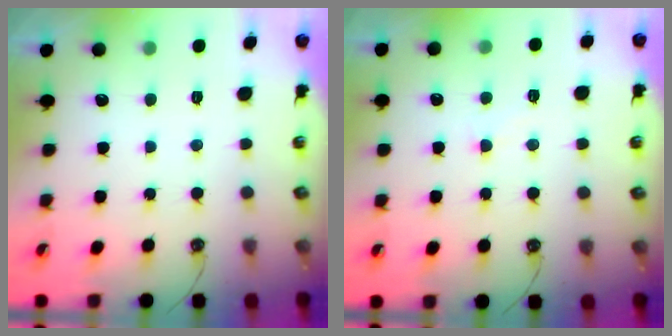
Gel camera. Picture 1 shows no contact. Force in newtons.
{"total": 2.2, "press": 2.2, "slide": 0.5}